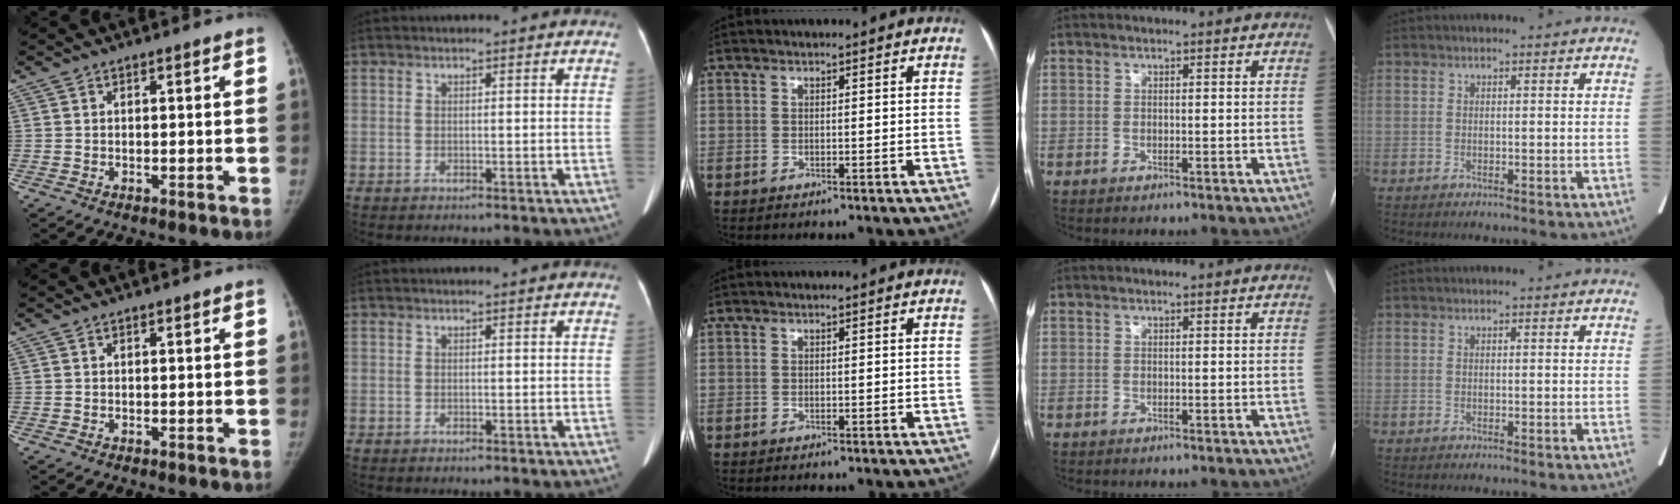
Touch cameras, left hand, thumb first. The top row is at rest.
{}